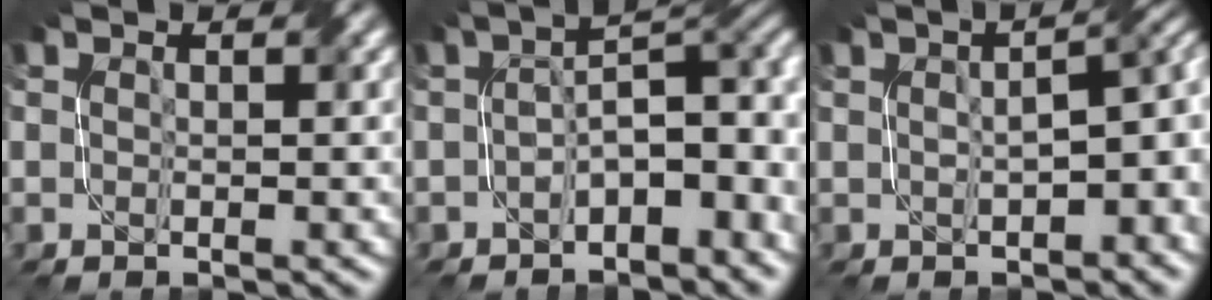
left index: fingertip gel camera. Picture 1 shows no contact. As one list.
[{"total": 6.9, "force": [-1.7, 3.7, 5.6], "torque": [-0.065, 0.011, -0.026]}, {"total": 6.0, "force": [0.0, 2.7, 5.3], "torque": [-0.057, 0.009, 0.012]}]